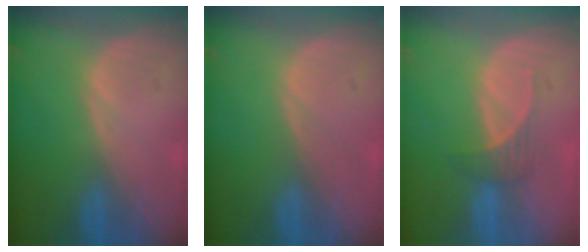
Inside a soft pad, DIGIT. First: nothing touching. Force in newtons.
{"total": 0.0}
{"total": 2.5, "press": 2.3, "slide": 0.9}